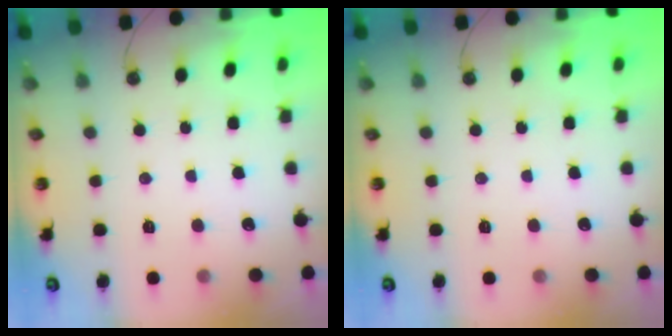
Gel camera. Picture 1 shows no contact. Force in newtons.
{"total": 0.0}